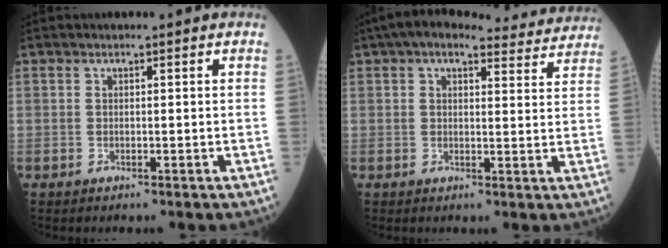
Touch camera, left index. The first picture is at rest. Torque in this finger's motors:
{"motor_torque": [0.99, -1.14, 0.38, 0.06]}